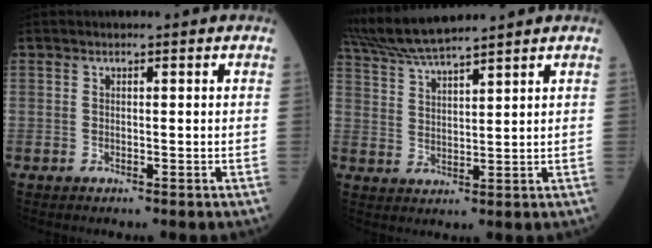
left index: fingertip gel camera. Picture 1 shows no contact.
{"total": 9.4, "force": [8.5, -0.6, 3.9], "torque": [-0.079, 0.025, 0.163]}